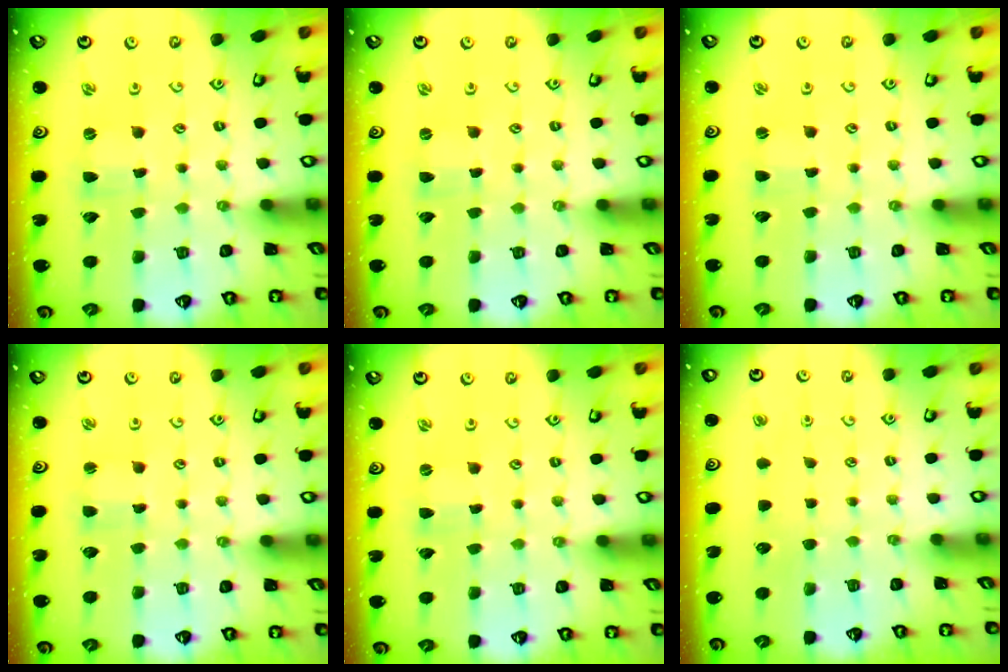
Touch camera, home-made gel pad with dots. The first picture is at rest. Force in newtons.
{"total": 0.0}
{"total": 0.0}
{"total": 2.3, "press": 2.3, "slide": 0.5}
{"total": 0.0}
{"total": 0.0}